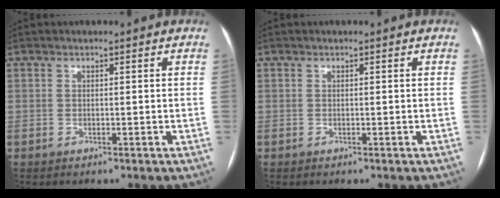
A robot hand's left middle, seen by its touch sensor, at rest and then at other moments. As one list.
[{"total": 0.0}]